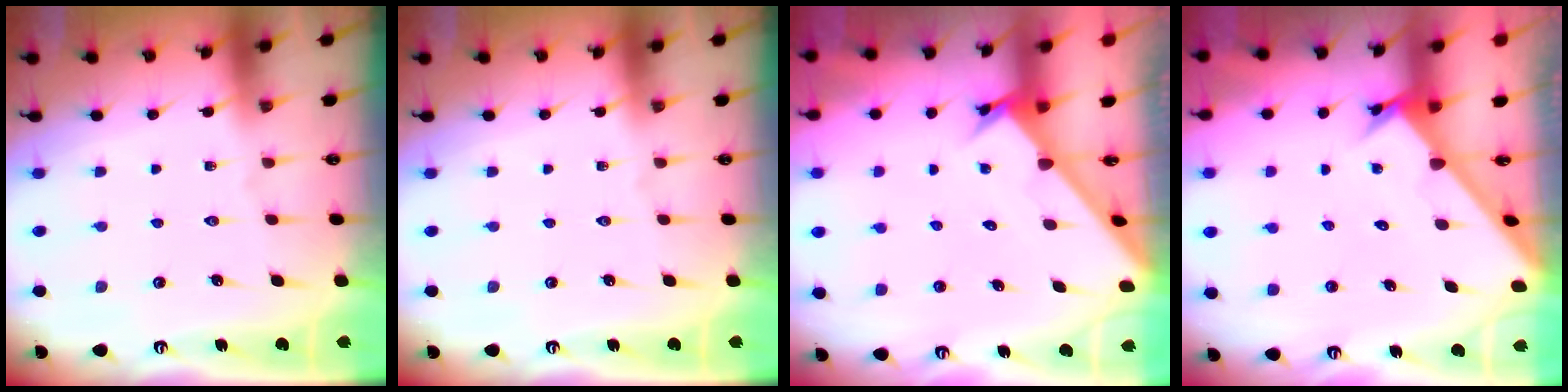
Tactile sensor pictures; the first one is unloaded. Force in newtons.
{"total": 0.0}
{"total": 2.6, "press": 2.6, "slide": 0.3}
{"total": 2.6, "press": 2.6, "slide": 0.2}